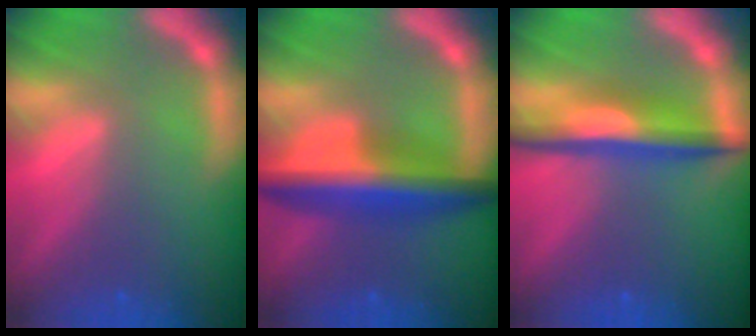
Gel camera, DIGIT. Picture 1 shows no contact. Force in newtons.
{"total": 7.1}
{"total": 5.5}